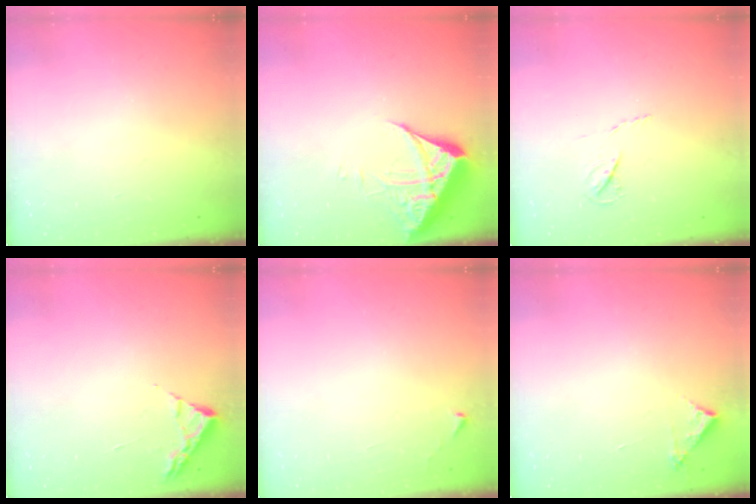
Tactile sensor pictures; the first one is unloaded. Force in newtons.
{"total": 6.1, "press": 6.1, "slide": 0.7}
{"total": 4.4, "press": 4.4, "slide": 0.6}
{"total": 3.0, "press": 2.9, "slide": 0.4}
{"total": 2.7, "press": 2.6, "slide": 0.4}
{"total": 3.7, "press": 3.7, "slide": 0.1}